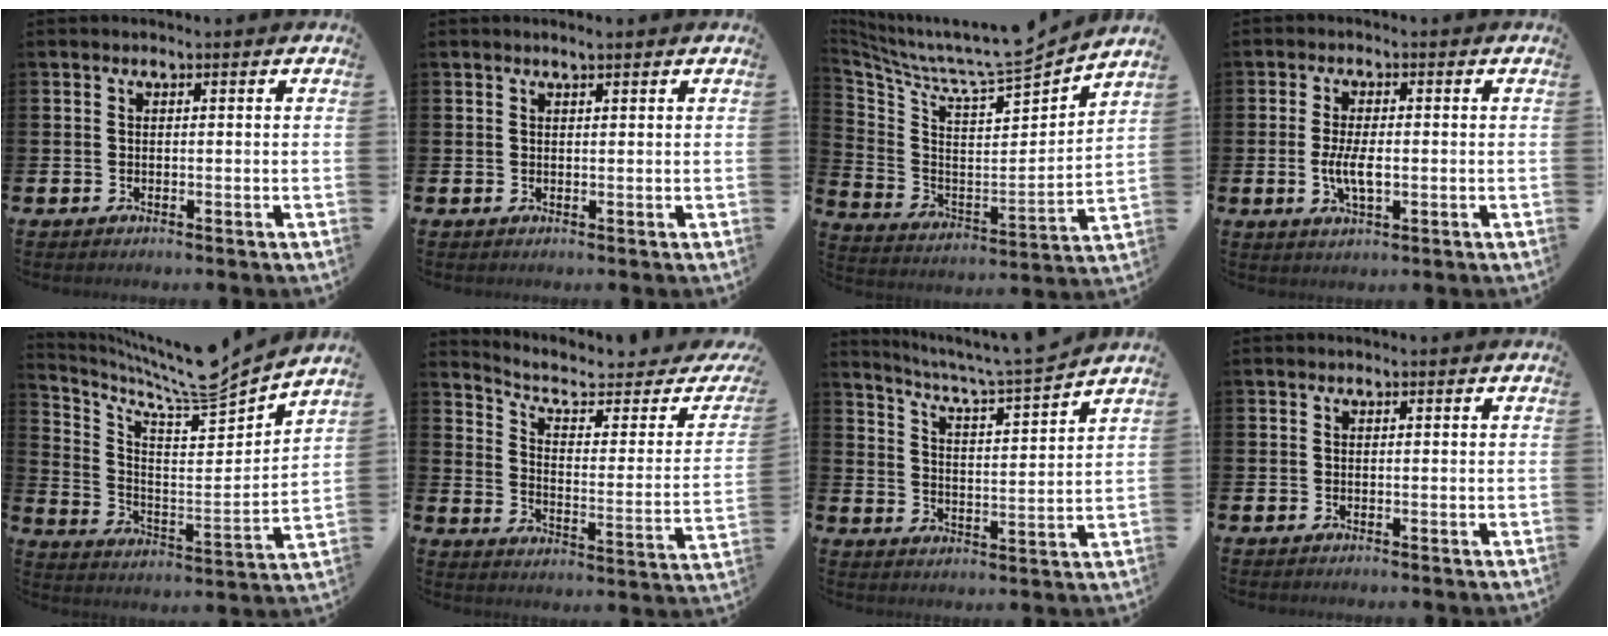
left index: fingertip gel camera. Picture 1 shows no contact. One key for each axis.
{"total": 1.1, "fx": 1.0, "fy": 0.1, "fz": 0.5, "tx": 0.001, "ty": -0.002, "tz": 0.015}
{"total": 7.7, "fx": 6.9, "fy": 0.9, "fz": 3.4, "tx": -0.104, "ty": -0.063, "tz": 0.110}
{"total": 4.4, "fx": -0.5, "fy": 2.0, "fz": 3.9, "tx": -0.071, "ty": -0.003, "tz": -0.013}
{"total": 8.4, "fx": 7.6, "fy": 1.2, "fz": 3.5, "tx": -0.090, "ty": -0.068, "tz": 0.123}
{"total": 6.3, "fx": 4.9, "fy": 2.1, "fz": 3.2, "tx": -0.083, "ty": -0.035, "tz": 0.078}
{"total": 6.9, "fx": 6.5, "fy": -0.1, "fz": 2.3, "tx": -0.067, "ty": -0.057, "tz": 0.106}
{"total": 0.0}